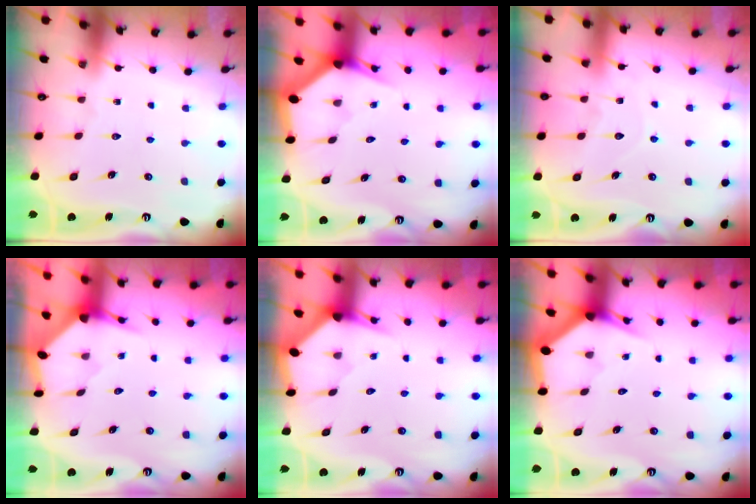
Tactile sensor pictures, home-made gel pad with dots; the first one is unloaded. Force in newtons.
{"total": 2.8, "press": 2.8, "slide": 0.2}
{"total": 7.1, "press": 7.1, "slide": 0.7}
{"total": 3.2, "press": 3.2, "slide": 0.3}
{"total": 2.8, "press": 2.8, "slide": 0.2}
{"total": 2.9, "press": 2.9, "slide": 0.1}